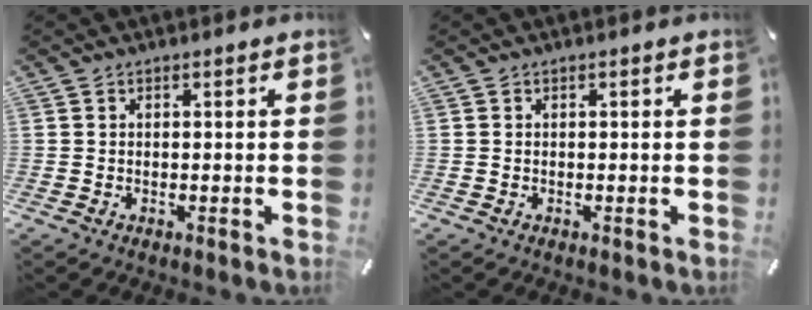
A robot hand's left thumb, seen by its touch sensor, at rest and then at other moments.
{"total": 0.0}